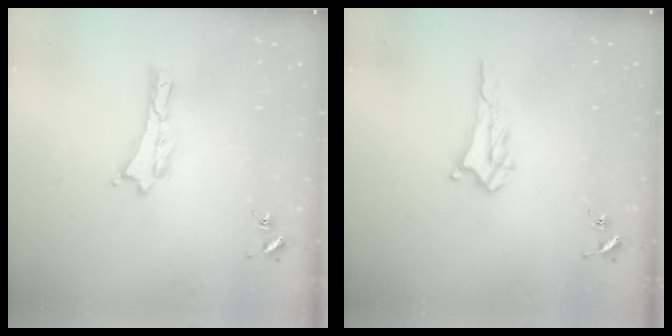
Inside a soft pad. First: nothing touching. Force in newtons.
{"total": 1.7, "press": 1.7, "slide": 0.2}